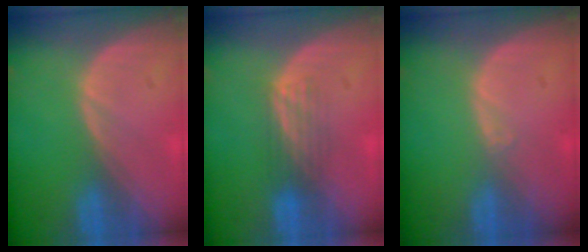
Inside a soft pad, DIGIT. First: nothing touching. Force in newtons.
{"total": 2.9, "press": 2.9, "slide": 0.2}
{"total": 0.6, "press": 0.4, "slide": 0.4}